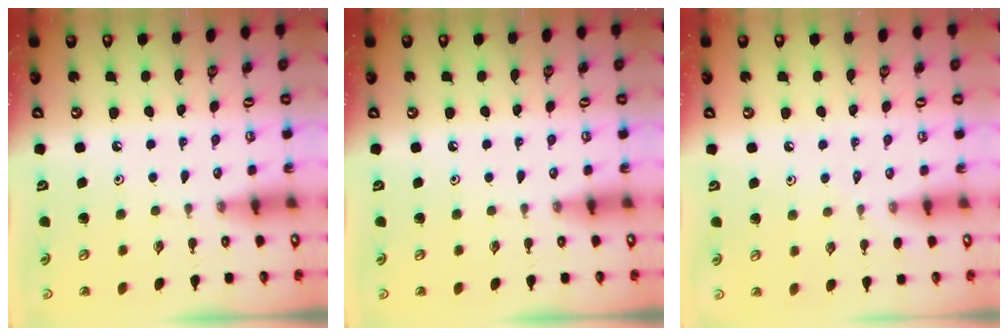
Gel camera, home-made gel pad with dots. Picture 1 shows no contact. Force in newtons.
{"total": 0.0}
{"total": 2.5, "press": 2.5, "slide": 0.5}